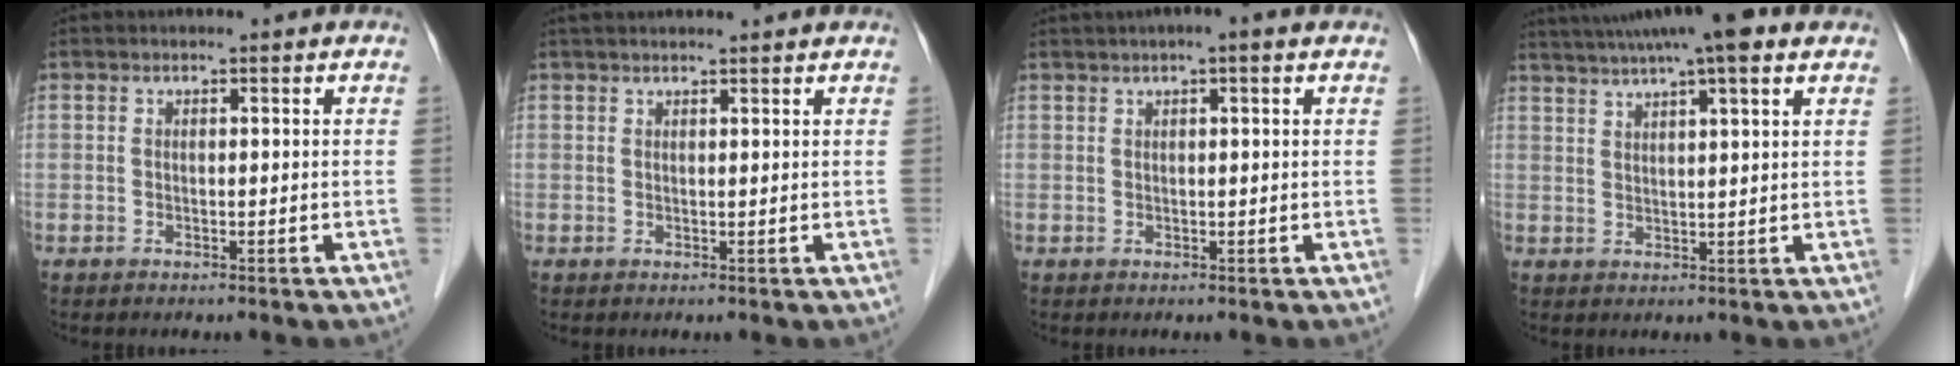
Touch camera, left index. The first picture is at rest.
{"total": 6.7, "force": [6.1, 0.4, 2.7], "torque": [-0.036, 0.032, 0.075]}
{"total": 2.2, "force": [1.3, 0.0, 1.7], "torque": [-0.027, 0.012, 0.018]}
{"total": 13.1, "force": [10.1, 1.1, 8.3], "torque": [-0.138, 0.038, 0.143]}